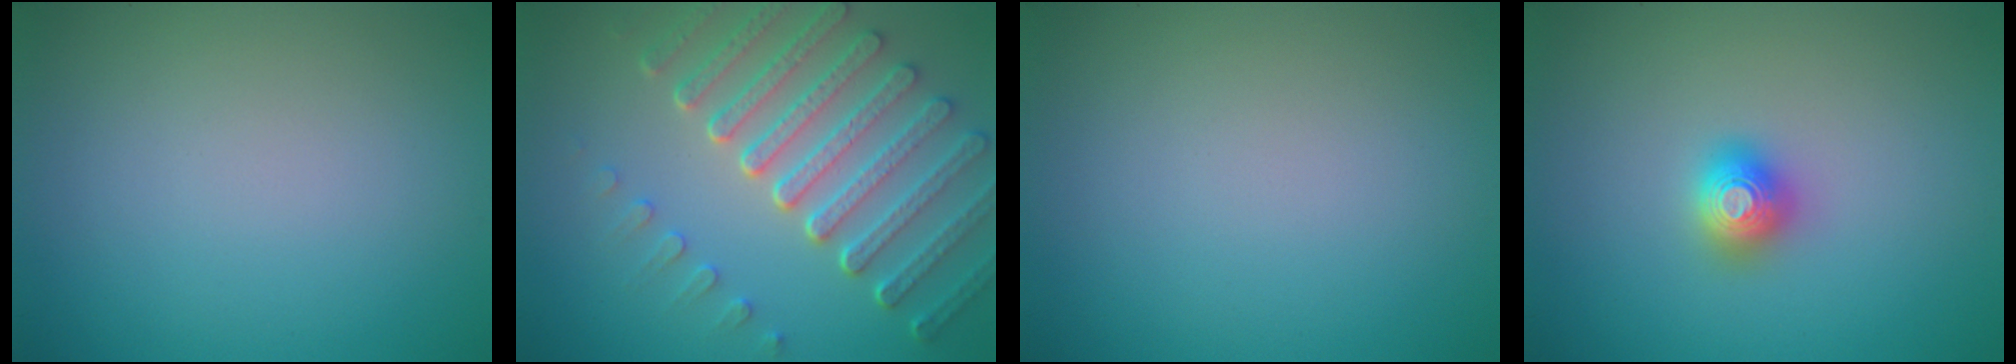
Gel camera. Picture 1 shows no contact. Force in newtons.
{"total": 7.2, "press": 5.4, "slide": 4.7}
{"total": 0.0}
{"total": 2.0, "press": 2.0, "slide": 0.1}